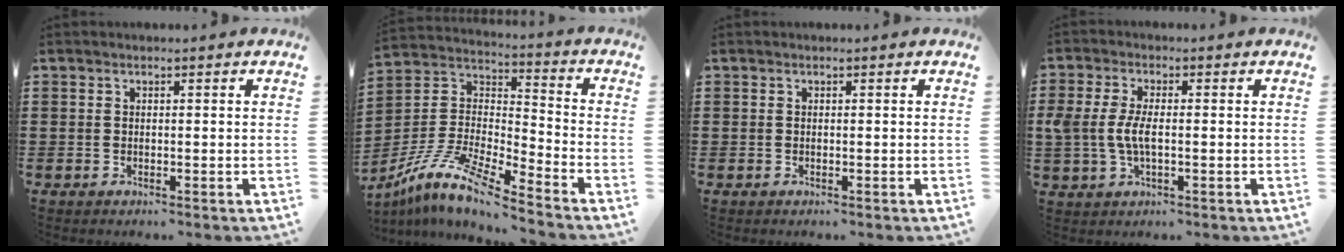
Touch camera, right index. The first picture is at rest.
{"total": 10.5, "force": [-8.6, 1.3, 5.8], "torque": [-0.140, 0.000, -0.182]}
{"total": 0.0}
{"total": 4.8, "force": [-0.4, 2.2, 4.3], "torque": [-0.113, -0.009, -0.019]}